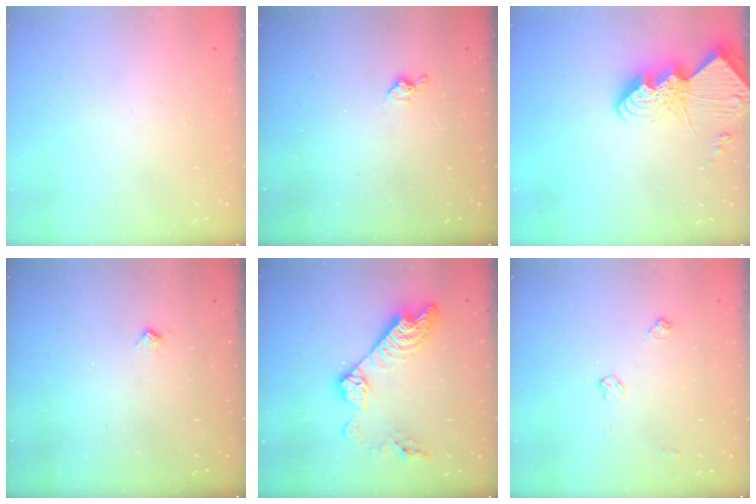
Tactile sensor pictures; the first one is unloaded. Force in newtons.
{"total": 4.9, "press": 4.8, "slide": 0.5}
{"total": 18.8, "press": 18.7, "slide": 1.7}
{"total": 3.4, "press": 3.4, "slide": 0.5}
{"total": 16.4, "press": 16.3, "slide": 1.1}
{"total": 5.2, "press": 5.1, "slide": 0.8}